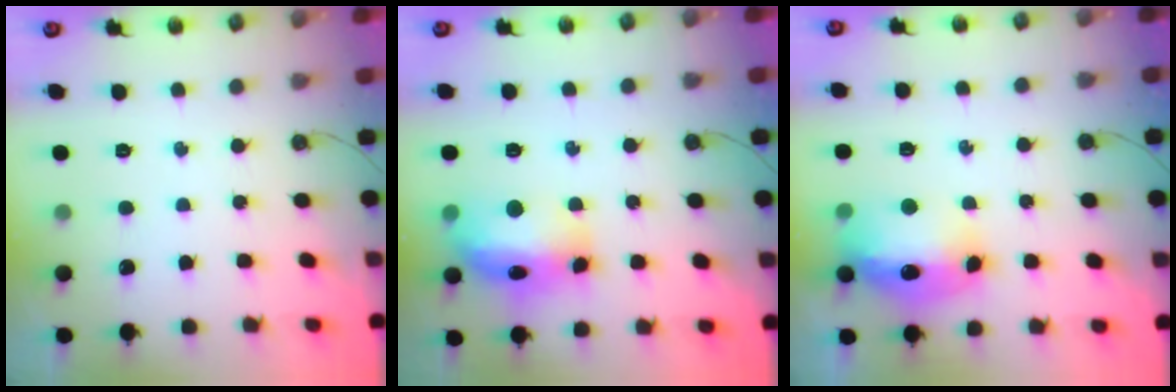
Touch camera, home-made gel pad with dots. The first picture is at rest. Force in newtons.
{"total": 15.0, "press": 14.9, "slide": 1.3}
{"total": 15.3, "press": 15.2, "slide": 1.4}